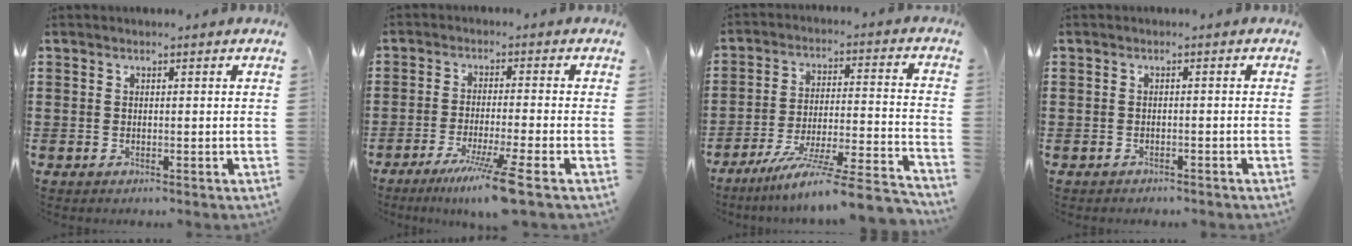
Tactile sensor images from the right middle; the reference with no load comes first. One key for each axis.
{"total": 7.4, "fx": -4.9, "fy": -0.6, "fz": 5.6, "tx": -0.107, "ty": -0.022, "tz": -0.088}
{"total": 10.4, "fx": -8.8, "fy": -0.1, "fz": 5.5, "tx": -0.084, "ty": 0.000, "tz": -0.169}
{"total": 0.9, "fx": -0.9, "fy": 0.1, "fz": 0.0, "tx": -0.004, "ty": -0.001, "tz": -0.020}